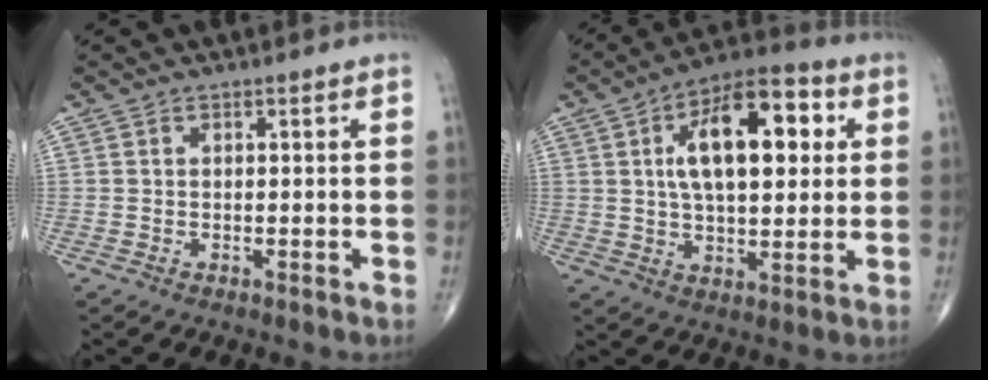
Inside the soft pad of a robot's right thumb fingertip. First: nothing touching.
{"total": 17.4, "force": [4.2, 8.3, 14.7], "torque": [-0.205, 0.012, 0.061]}